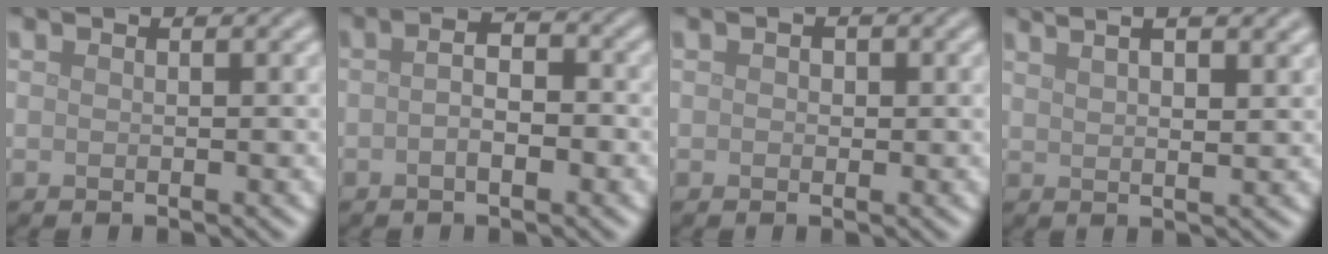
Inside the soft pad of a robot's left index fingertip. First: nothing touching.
{"total": 2.8, "force": [-0.5, 1.2, 2.5], "torque": [-0.035, 0.001, -0.014]}
{"total": 0.7, "force": [0.1, 0.6, 0.4], "torque": [-0.003, -0.004, -0.001]}
{"total": 7.7, "force": [4.7, 3.1, 5.3], "torque": [-0.046, 0.044, 0.044]}